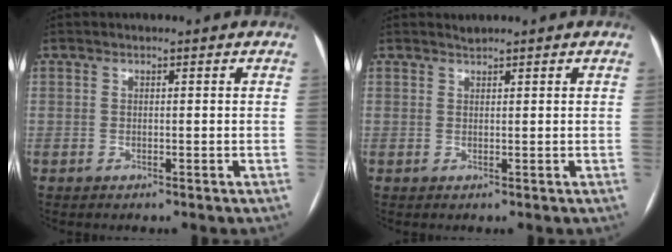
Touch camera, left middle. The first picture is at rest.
{"total": 0.6, "force": [0.6, -0.1, -0.1], "torque": [-0.005, 0.003, 0.014]}